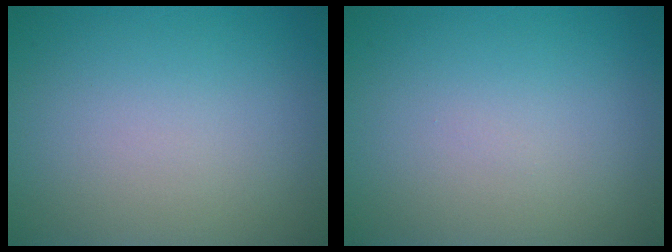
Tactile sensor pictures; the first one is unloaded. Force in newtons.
{"total": 0.0}